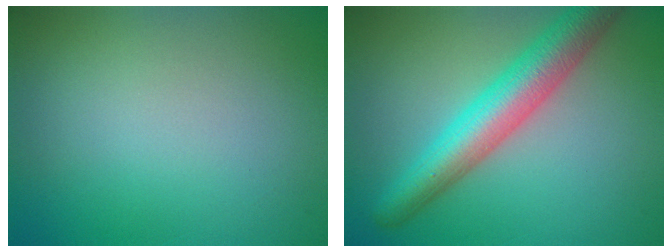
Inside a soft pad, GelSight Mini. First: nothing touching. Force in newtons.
{"total": 6.6, "press": 6.6, "slide": 0.2}